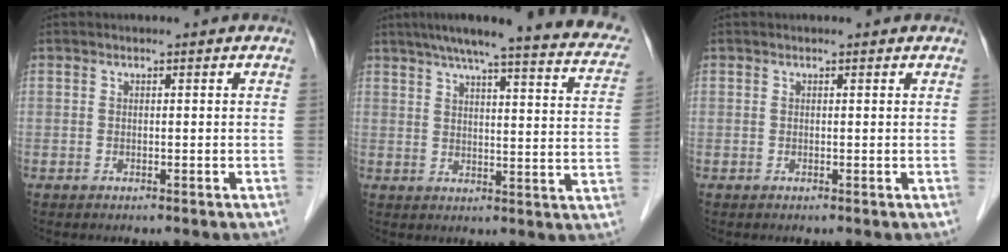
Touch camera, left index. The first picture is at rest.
{"total": 23.2, "force": [19.2, 2.6, 12.7], "torque": [-0.172, -0.001, 0.225]}
{"total": 1.0, "force": [0.9, 0.2, 0.2], "torque": [-0.009, 0.002, 0.005]}